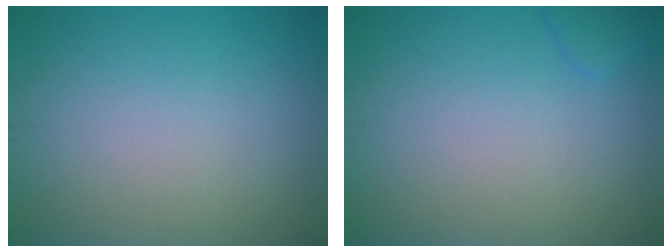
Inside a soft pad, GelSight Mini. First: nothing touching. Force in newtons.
{"total": 0.8, "press": 0.8, "slide": 0.1}